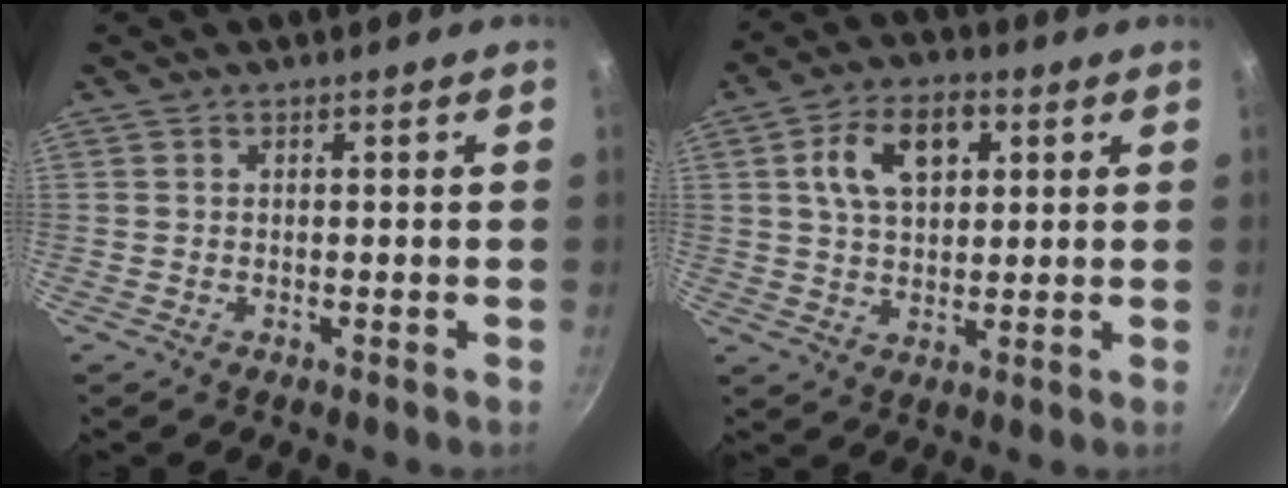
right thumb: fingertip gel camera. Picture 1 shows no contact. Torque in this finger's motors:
{"motor_torque": [-0.50, 1.05, 0.45, -0.37, 0.26]}